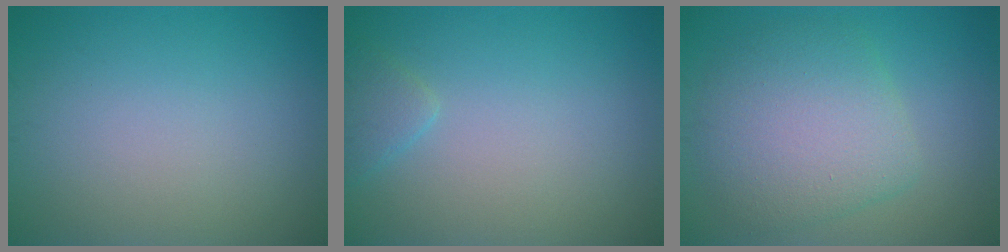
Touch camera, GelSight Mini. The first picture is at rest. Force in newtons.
{"total": 1.4, "press": 1.4, "slide": 0.2}
{"total": 6.1, "press": 6.1, "slide": 0.3}